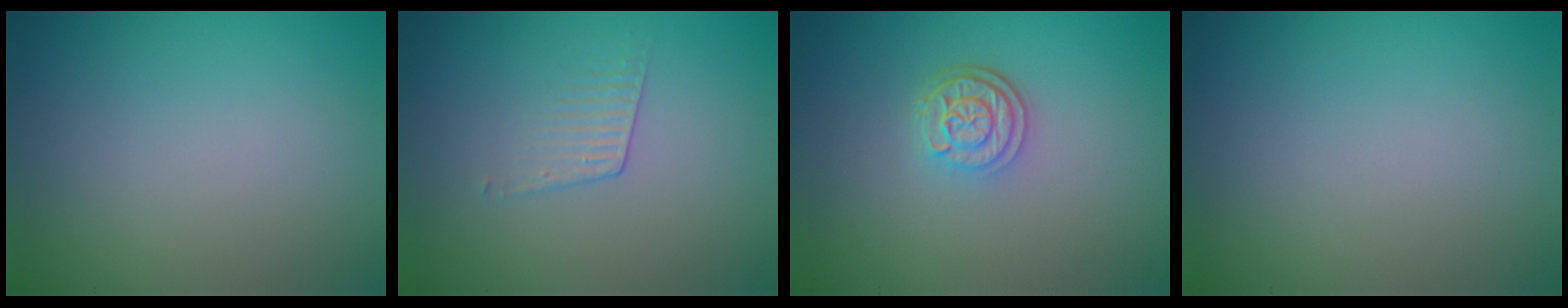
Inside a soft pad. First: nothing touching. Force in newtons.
{"total": 1.1, "press": 0.4, "slide": 1.1}
{"total": 2.9, "press": 2.4, "slide": 1.7}
{"total": 0.0}